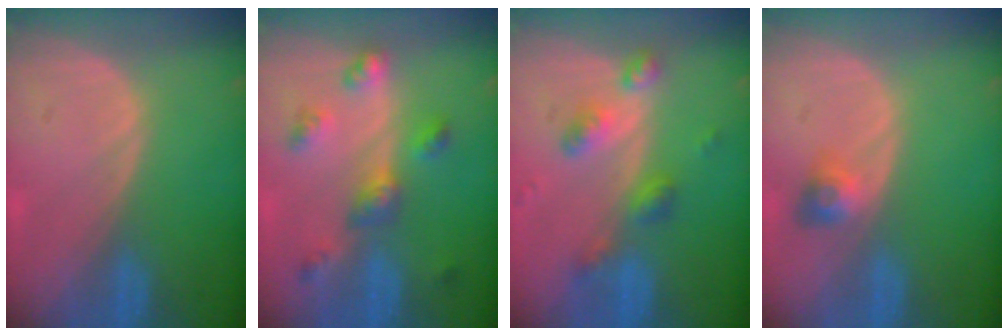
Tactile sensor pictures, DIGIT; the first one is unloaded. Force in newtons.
{"total": 5.9, "press": 5.8, "slide": 0.9}
{"total": 6.1, "press": 5.3, "slide": 3.0}
{"total": 3.0, "press": 2.7, "slide": 1.4}